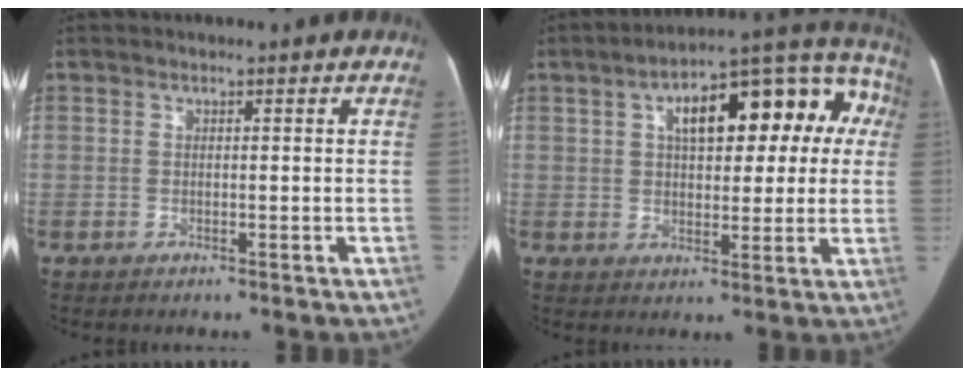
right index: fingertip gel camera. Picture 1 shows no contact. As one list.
[{"total": 16.9, "force": [4.4, 7.5, 14.5], "torque": [-0.179, 0.061, 0.056]}]